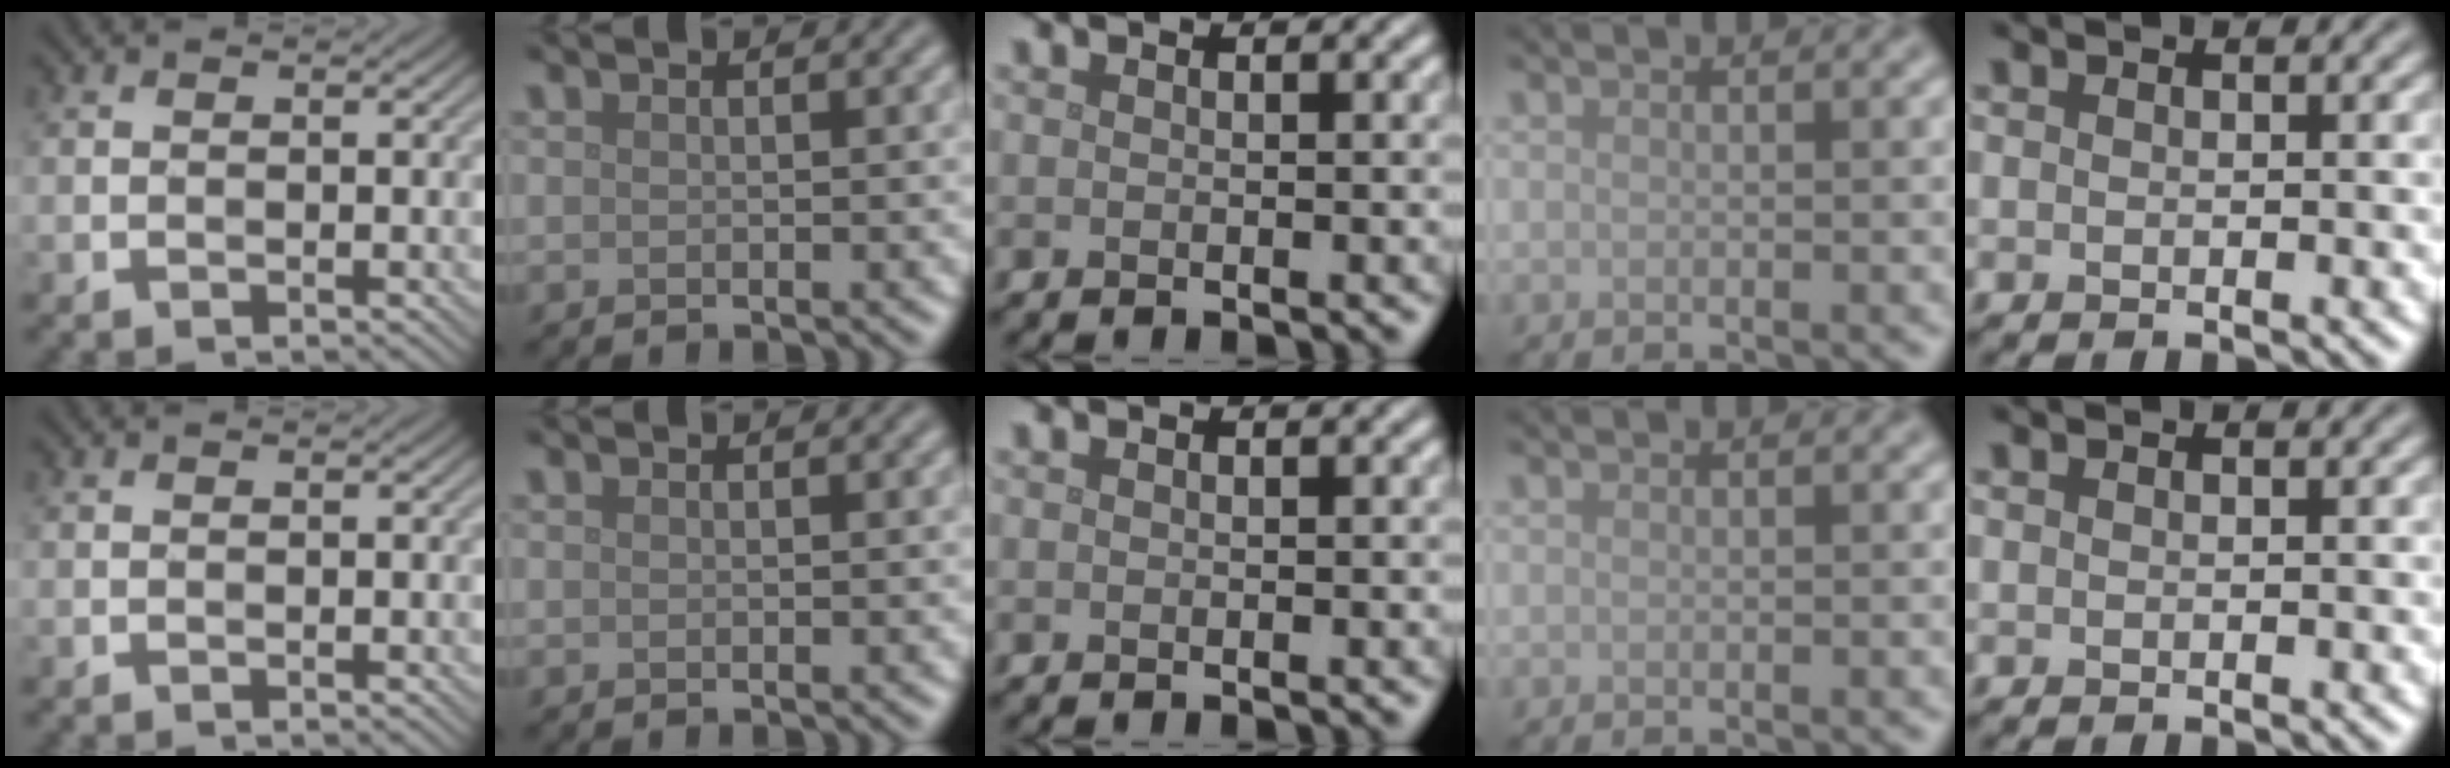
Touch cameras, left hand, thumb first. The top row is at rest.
{}